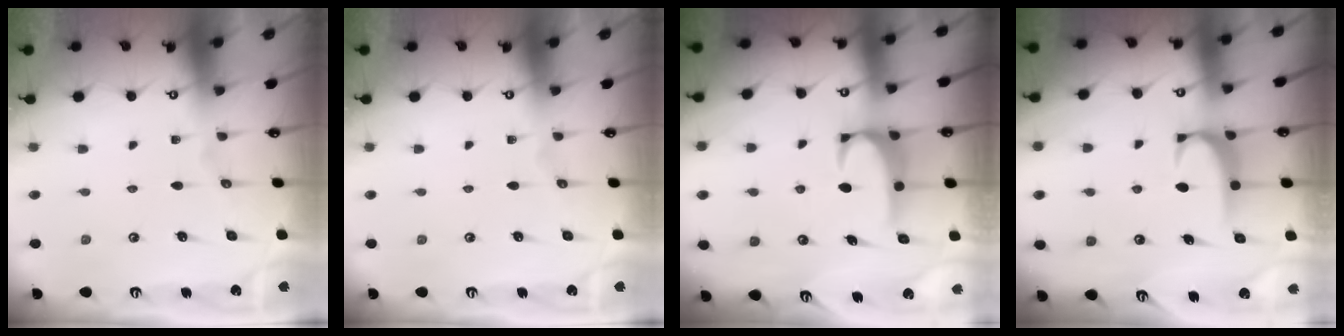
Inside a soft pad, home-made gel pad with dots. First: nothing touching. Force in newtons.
{"total": 0.0}
{"total": 2.9, "press": 2.8, "slide": 0.7}
{"total": 1.7, "press": 1.6, "slide": 0.5}